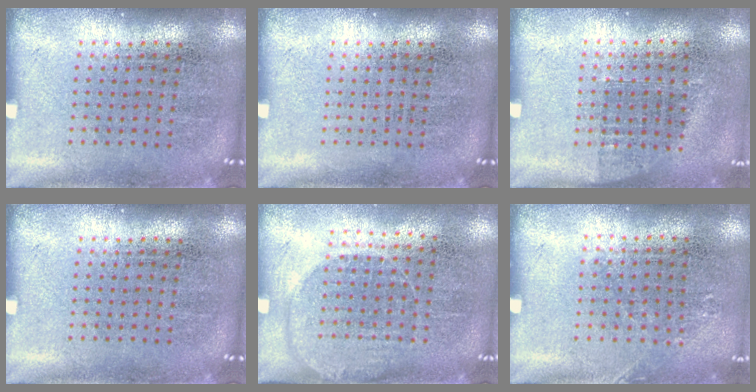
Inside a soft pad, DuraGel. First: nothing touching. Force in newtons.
{"total": 0.0}
{"total": 0.7, "press": 0.7, "slide": 0.3}
{"total": 0.0}
{"total": 1.5, "press": 1.4, "slide": 0.8}
{"total": 0.8, "press": 0.8, "slide": 0.1}